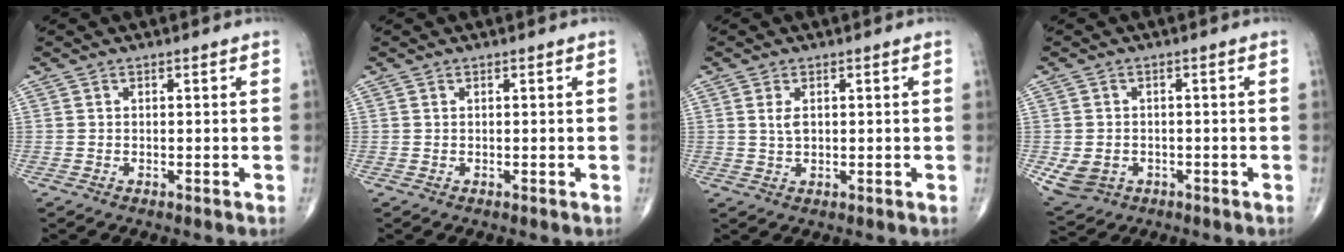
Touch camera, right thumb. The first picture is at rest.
{"total": 0.0}
{"total": 2.6, "force": [0.7, 1.4, 2.1], "torque": [-0.039, -0.002, 0.017]}
{"total": 5.7, "force": [-1.6, 4.9, 2.6], "torque": [-0.045, 0.008, -0.014]}